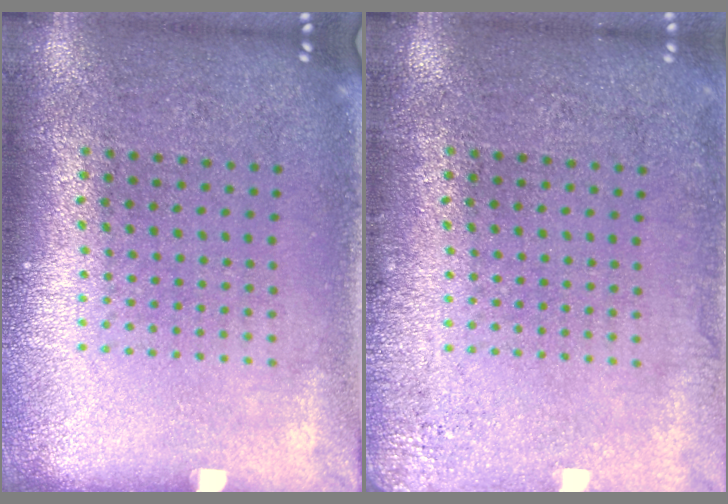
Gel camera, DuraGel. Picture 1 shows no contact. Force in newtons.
{"total": 1.8, "press": 1.8, "slide": 0.3}